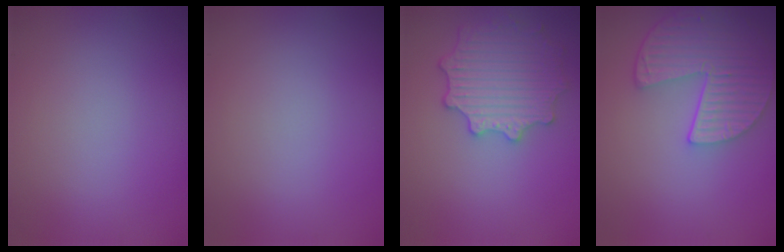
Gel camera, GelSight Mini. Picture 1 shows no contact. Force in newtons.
{"total": 0.0}
{"total": 4.1, "press": 4.0, "slide": 1.0}
{"total": 5.3, "press": 4.2, "slide": 3.2}